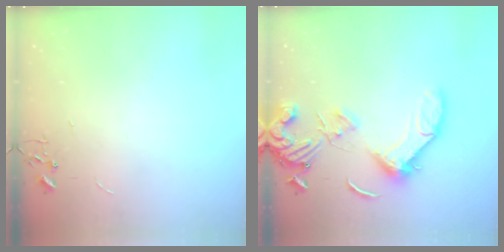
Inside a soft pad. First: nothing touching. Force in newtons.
{"total": 15.0, "press": 14.9, "slide": 1.9}